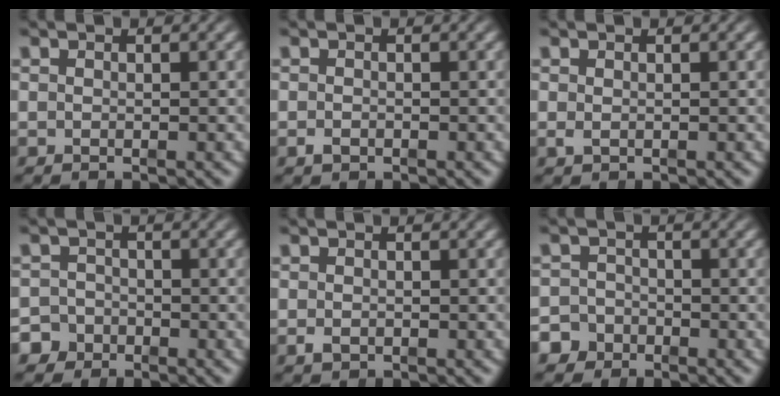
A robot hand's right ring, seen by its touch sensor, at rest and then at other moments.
{"total": 0.7, "force": [-0.6, 0.1, 0.3], "torque": [-0.005, -0.006, -0.006]}
{"total": 0.0}
{"total": 4.2, "force": [-2.7, 3.1, 0.3], "torque": [-0.008, -0.019, -0.047]}
{"total": 0.8, "force": [-0.6, 0.3, 0.5], "torque": [-0.012, -0.009, -0.003]}
{"total": 3.9, "force": [-2.7, 2.8, 0.4], "torque": [-0.008, -0.019, -0.045]}